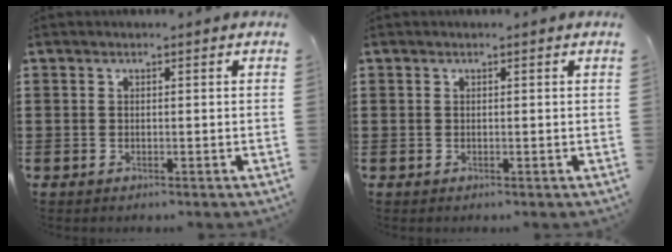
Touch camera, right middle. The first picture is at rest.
{"total": 0.0}